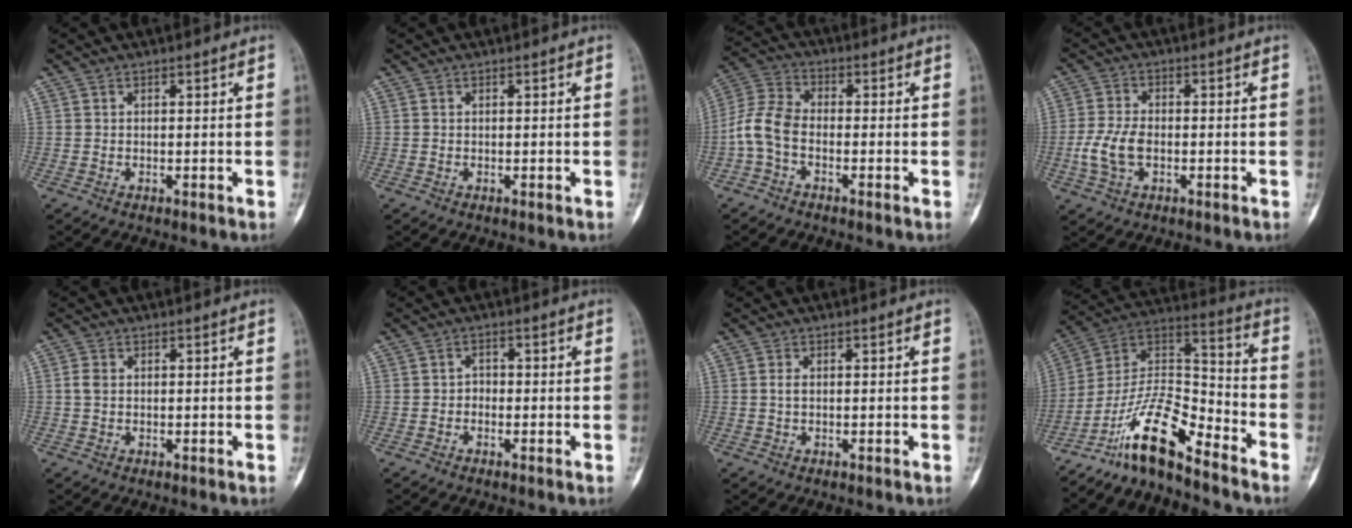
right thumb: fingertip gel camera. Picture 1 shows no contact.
{"total": 0.0}
{"total": 7.3, "force": [-2.2, 4.4, 5.4], "torque": [-0.116, 0.024, -0.058]}
{"total": 6.7, "force": [-1.5, 4.0, 5.3], "torque": [-0.118, 0.009, -0.030]}
{"total": 1.9, "force": [0.2, 1.4, 1.3], "torque": [-0.029, 0.003, 0.003]}
{"total": 1.5, "force": [-0.6, 1.2, 0.7], "torque": [0.006, 0.009, -0.017]}
{"total": 1.1, "force": [0.0, 0.6, 0.9], "torque": [-0.014, 0.001, 0.000]}
{"total": 14.2, "force": [-11.1, 3.7, 8.2], "torque": [-0.147, 0.102, -0.213]}